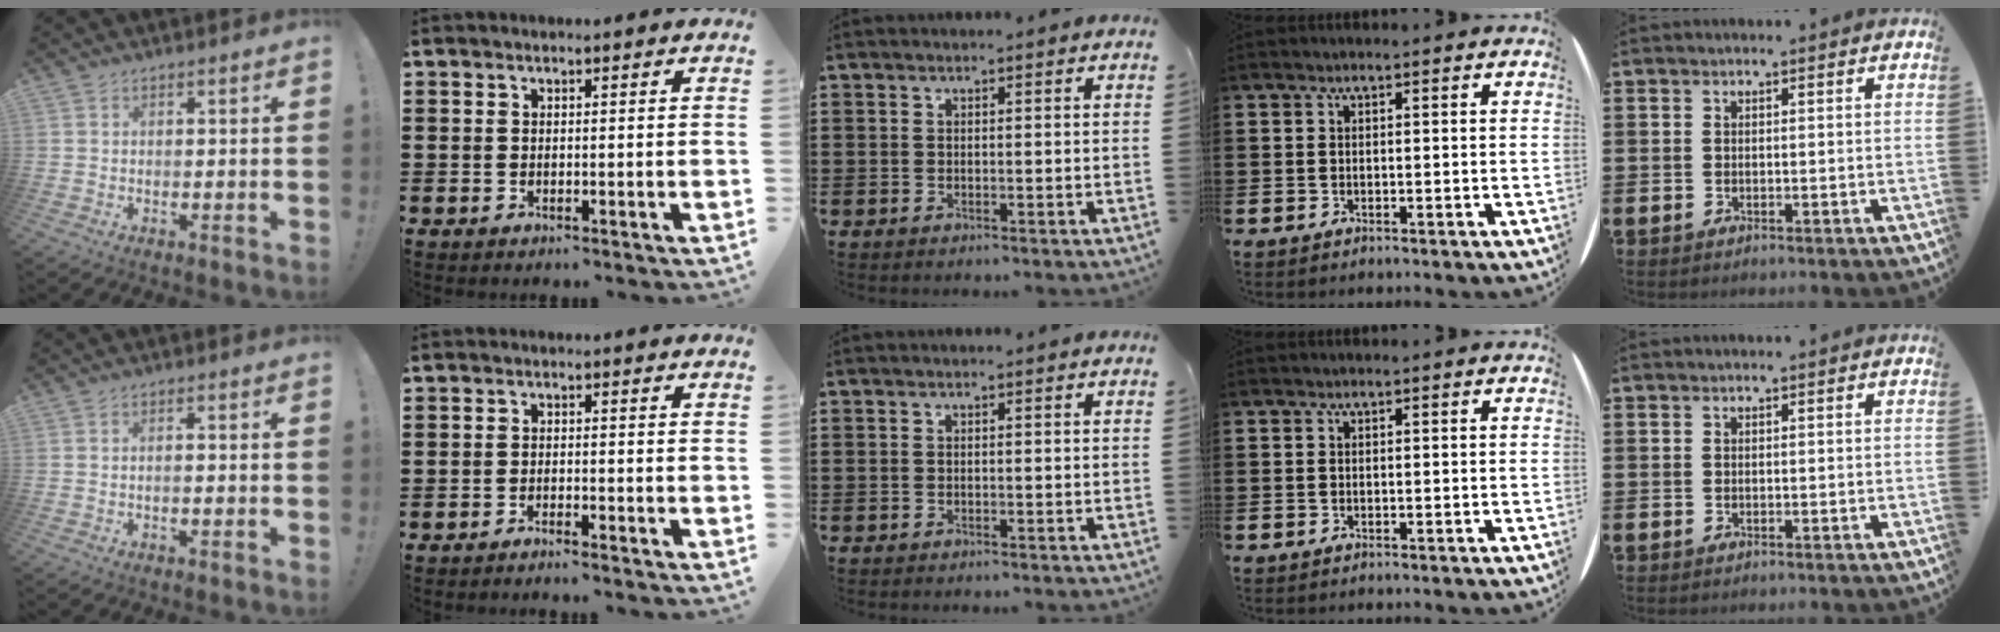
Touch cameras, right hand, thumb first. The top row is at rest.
{"thumb": {"total": 1.5, "force": [-0.9, 0.1, 1.2], "torque": [-0.029, 0.006, -0.015]}, "index": {"total": 1.3, "force": [-1.3, -0.1, 0.2], "torque": [-0.005, 0.002, -0.025]}}